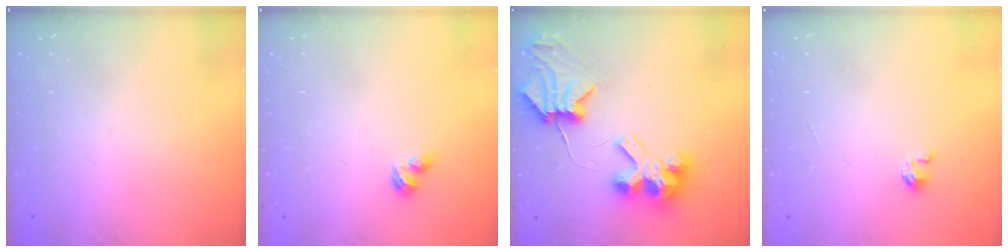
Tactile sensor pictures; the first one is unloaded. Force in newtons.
{"total": 3.7, "press": 3.7, "slide": 0.6}
{"total": 9.0, "press": 8.9, "slide": 1.1}
{"total": 0.0}